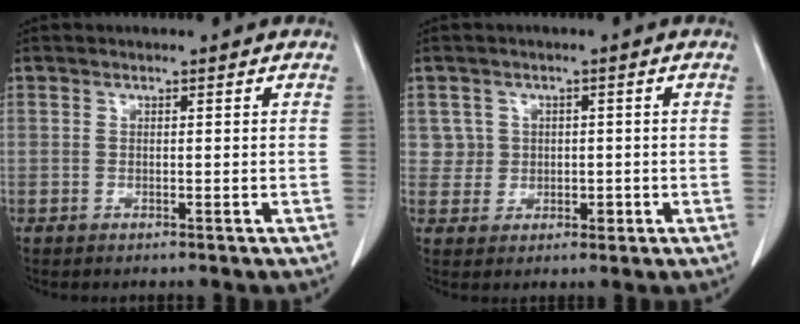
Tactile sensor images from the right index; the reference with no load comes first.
{"total": 3.6, "force": [0.5, 3.5, 0.2], "torque": [0.007, 0.007, 0.014]}